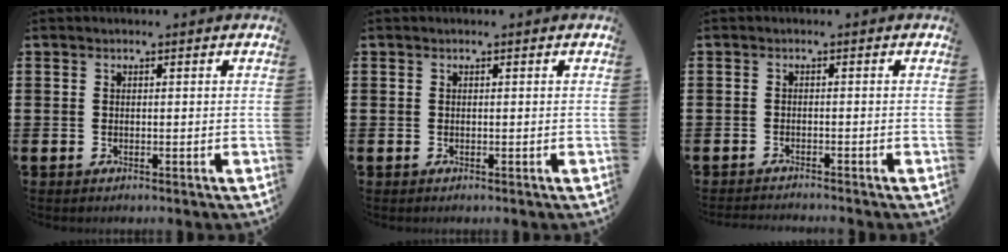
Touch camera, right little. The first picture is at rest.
{"total": 0.0}
{"total": 1.0, "force": [-1.0, -0.2, 0.0], "torque": [-0.001, -0.001, -0.020]}